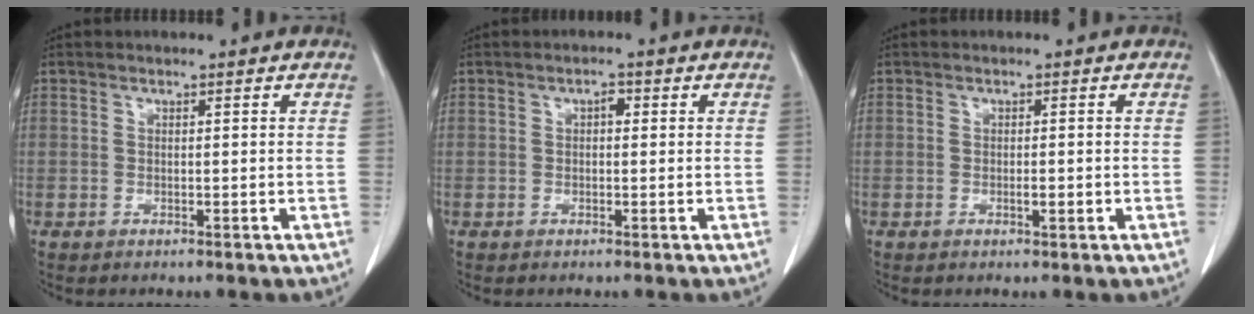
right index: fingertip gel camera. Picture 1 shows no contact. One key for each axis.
{"total": 1.3, "fx": 0.2, "fy": 0.7, "fz": 1.0, "tx": -0.013, "ty": 0.005, "tz": 0.001}
{"total": 1.3, "fx": -0.4, "fy": 0.2, "fz": 1.2, "tx": -0.023, "ty": 0.000, "tz": -0.006}